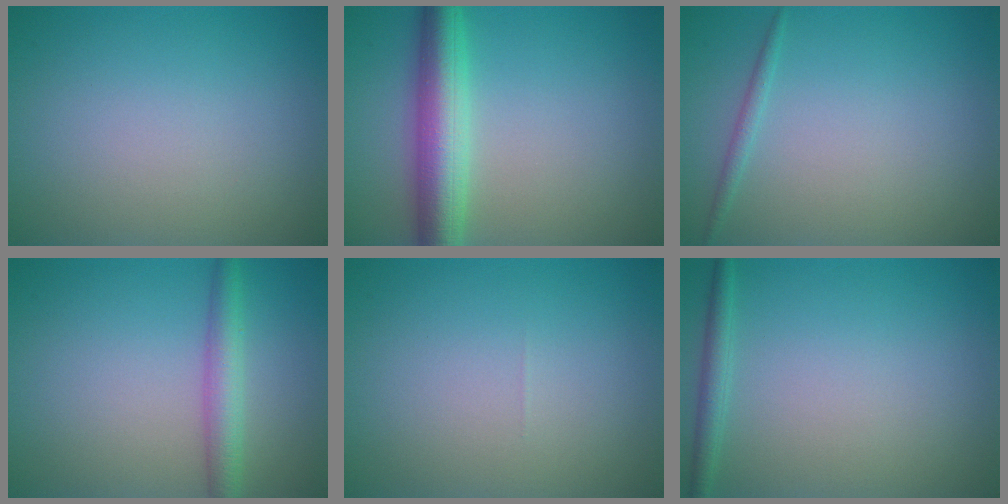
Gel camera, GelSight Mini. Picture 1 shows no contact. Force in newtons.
{"total": 6.0, "press": 6.0, "slide": 0.2}
{"total": 0.9, "press": 0.9, "slide": 0.1}
{"total": 3.1, "press": 3.1, "slide": 0.1}
{"total": 0.0}
{"total": 1.5, "press": 1.5, "slide": 0.1}